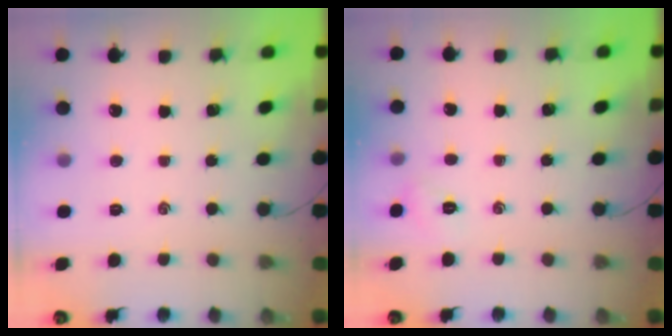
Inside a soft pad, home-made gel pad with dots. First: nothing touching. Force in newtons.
{"total": 2.0, "press": 1.9, "slide": 0.6}